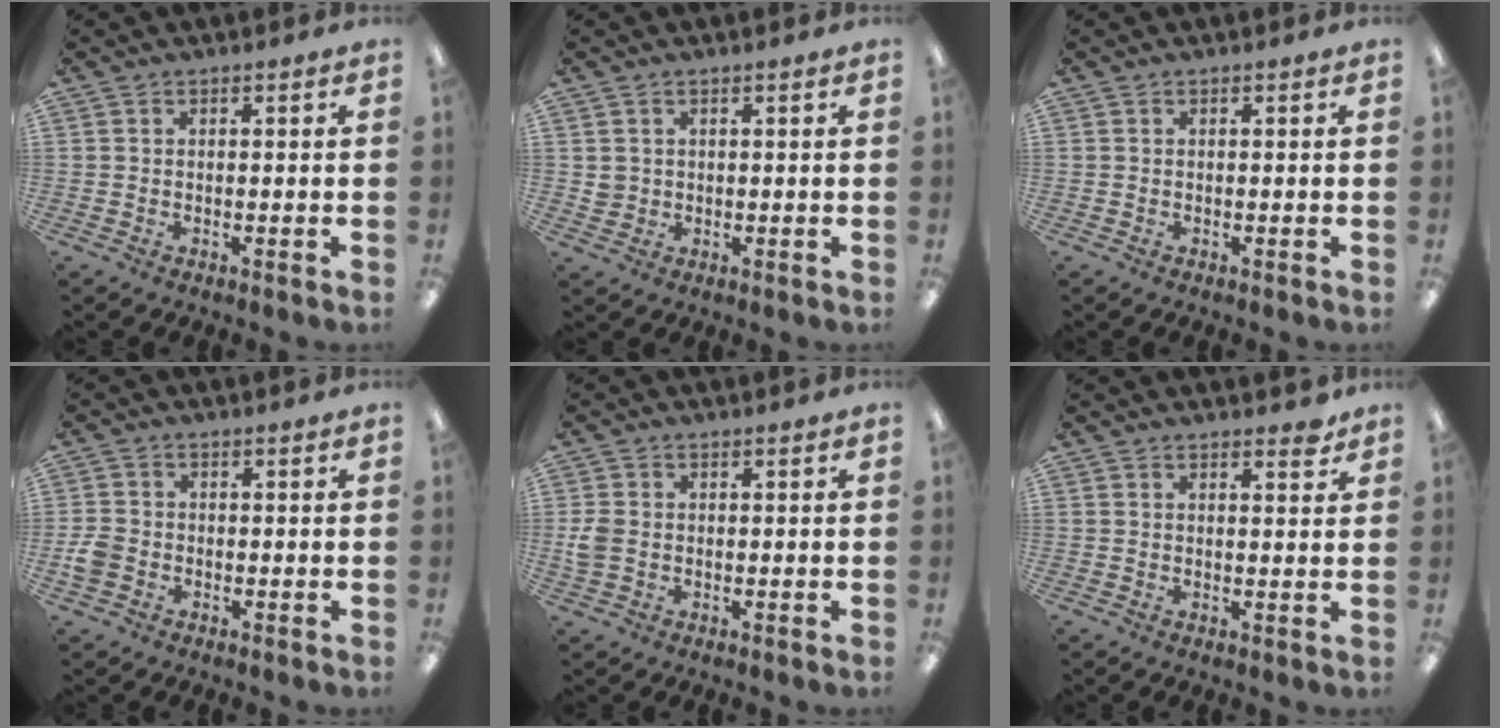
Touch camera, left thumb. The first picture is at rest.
{"total": 2.3, "force": [1.0, 2.1, 0.3], "torque": [-0.003, 0.000, 0.016]}
{"total": 0.0}
{"total": 3.7, "force": [-1.1, 3.0, 1.8], "torque": [-0.028, 0.010, -0.018]}
{"total": 3.9, "force": [-0.1, 3.0, 2.4], "torque": [-0.042, 0.003, -0.003]}
{"total": 2.5, "force": [2.1, 0.8, 1.1], "torque": [0.000, -0.012, 0.033]}